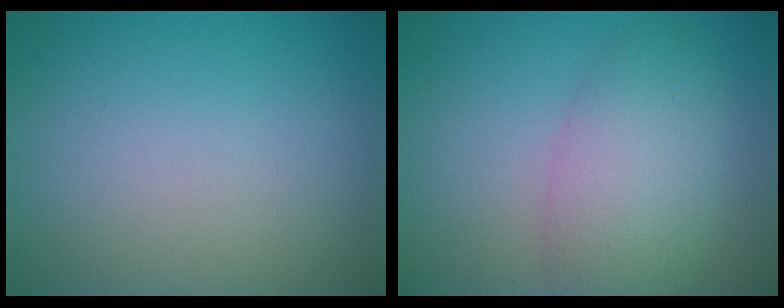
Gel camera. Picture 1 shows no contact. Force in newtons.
{"total": 5.3, "press": 5.3, "slide": 0.1}